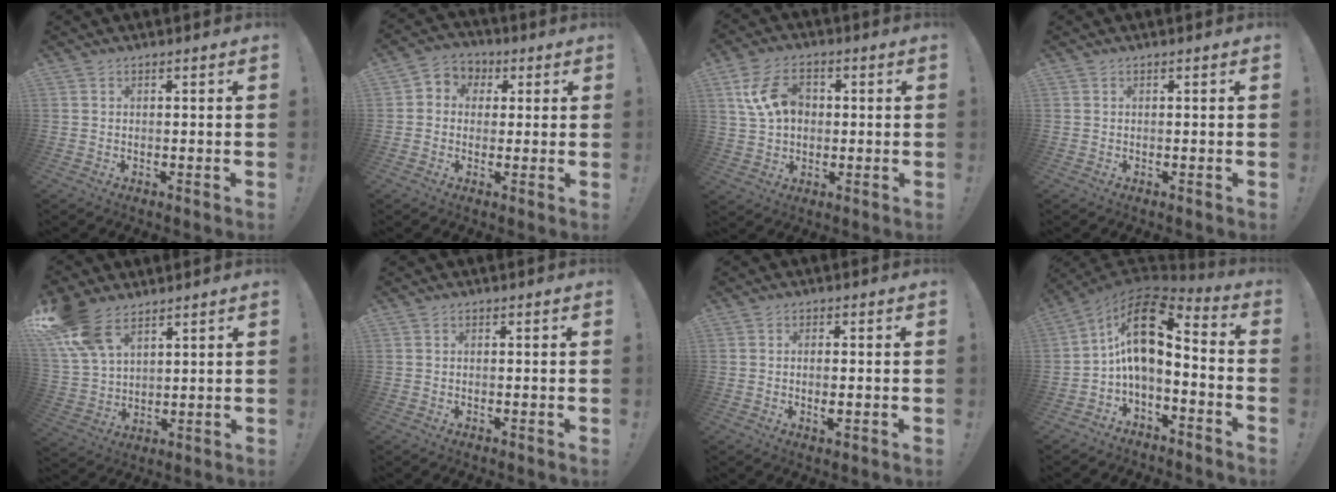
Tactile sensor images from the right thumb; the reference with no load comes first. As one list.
[{"total": 5.4, "force": [-0.6, 5.1, 1.6], "torque": [-0.018, 0.010, -0.007]}, {"total": 12.5, "force": [3.1, 8.8, 8.2], "torque": [-0.147, 0.009, 0.062]}, {"total": 0.0}, {"total": 13.8, "force": [9.2, 7.5, 7.2], "torque": [-0.141, -0.039, 0.178]}, {"total": 0.0}, {"total": 2.3, "force": [-0.2, 0.8, 2.2], "torque": [-0.041, -0.001, -0.005]}, {"total": 15.2, "force": [3.0, 7.5, 12.9], "torque": [-0.233, -0.011, 0.054]}]